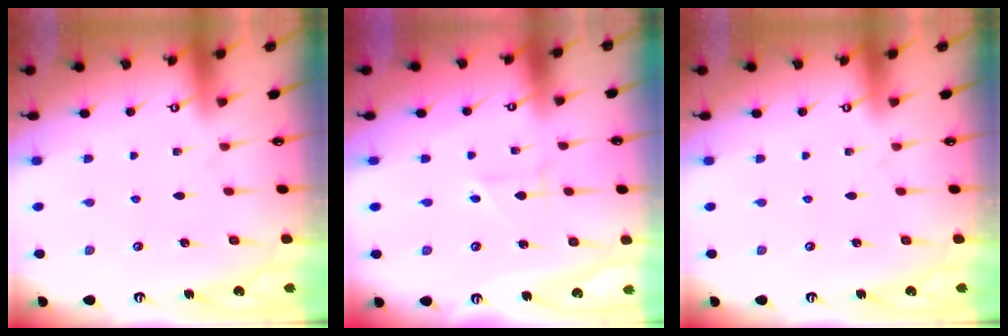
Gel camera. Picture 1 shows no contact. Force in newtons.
{"total": 2.0, "press": 1.9, "slide": 0.5}
{"total": 0.0}